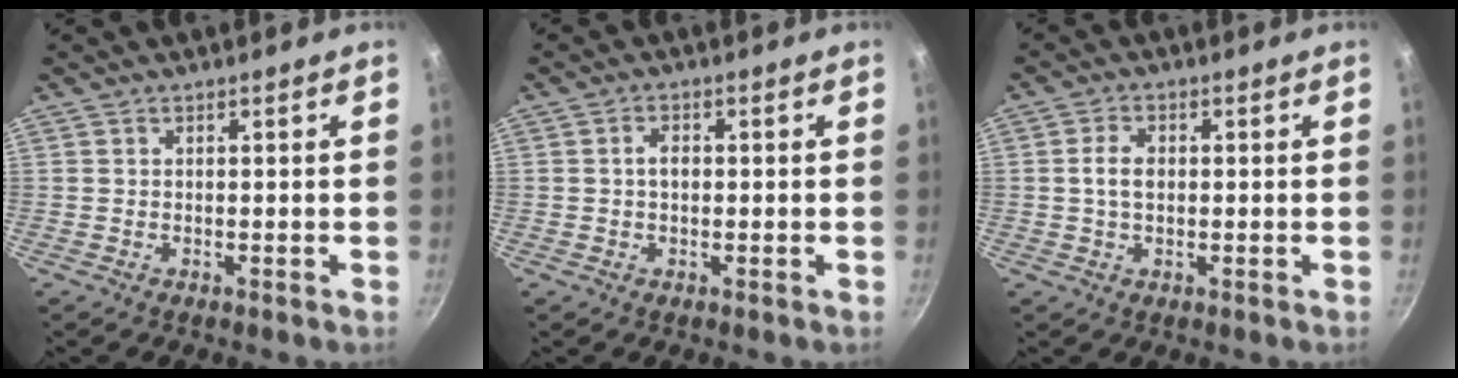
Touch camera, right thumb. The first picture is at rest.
{"total": 2.4, "force": [0.1, 1.5, 1.8], "torque": [-0.025, 0.008, 0.000]}
{"total": 3.9, "force": [0.2, 2.5, 2.9], "torque": [-0.050, 0.008, 0.000]}